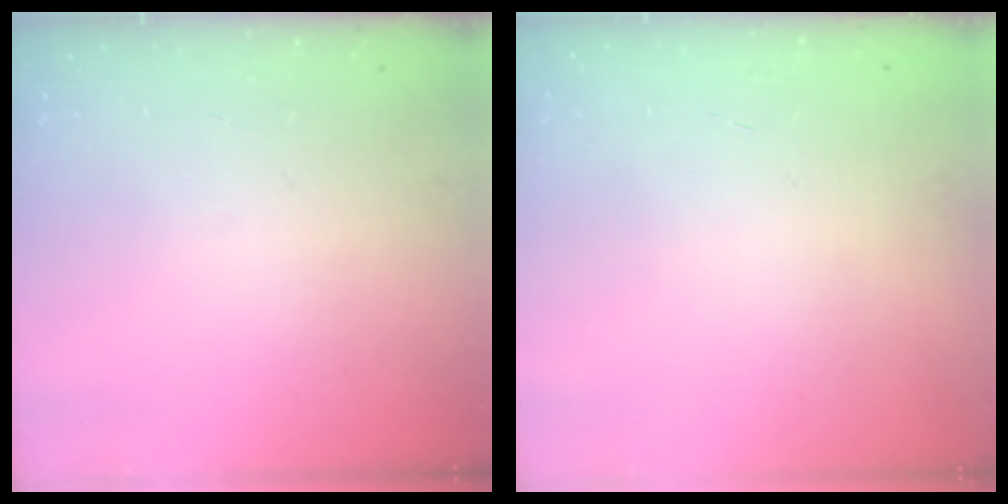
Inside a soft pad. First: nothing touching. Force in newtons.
{"total": 0.5, "press": 0.5, "slide": 0.1}